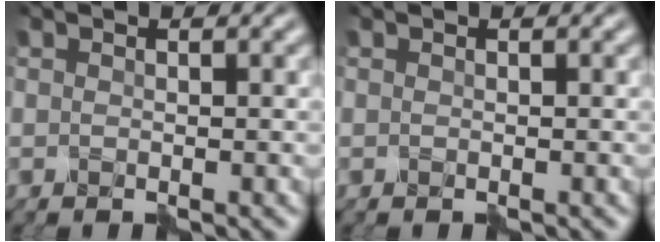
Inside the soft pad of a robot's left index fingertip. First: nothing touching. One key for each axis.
{"total": 0.0}